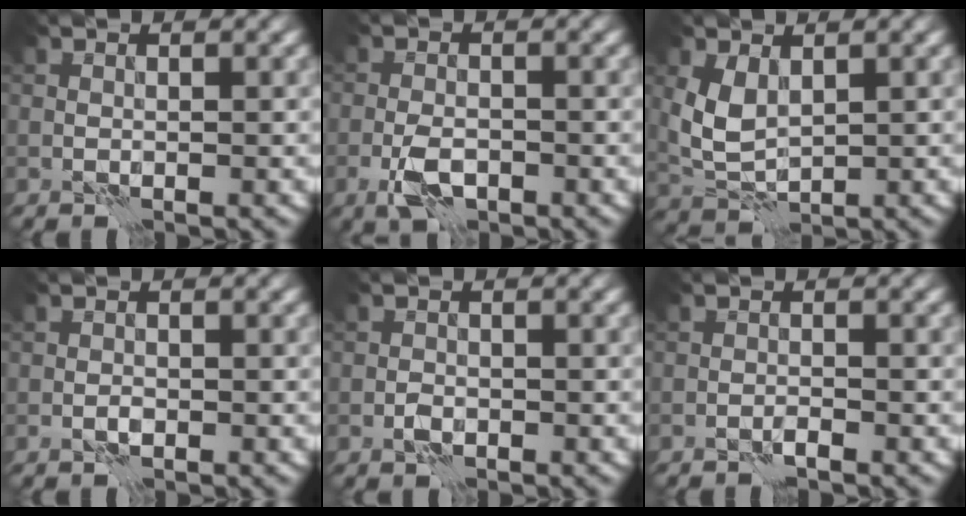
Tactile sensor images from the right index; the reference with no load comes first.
{"total": 3.2, "force": [-1.6, 1.4, 2.3], "torque": [-0.046, -0.001, -0.035]}
{"total": 3.7, "force": [1.0, 2.3, 2.7], "torque": [-0.070, 0.002, 0.027]}
{"total": 0.7, "force": [-0.3, 0.3, 0.6], "torque": [-0.014, 0.000, -0.007]}
{"total": 1.1, "force": [-0.5, 0.7, 0.7], "torque": [-0.015, 0.001, -0.012]}
{"total": 0.6, "force": [-0.5, 0.0, 0.2], "torque": [-0.001, 0.007, -0.011]}